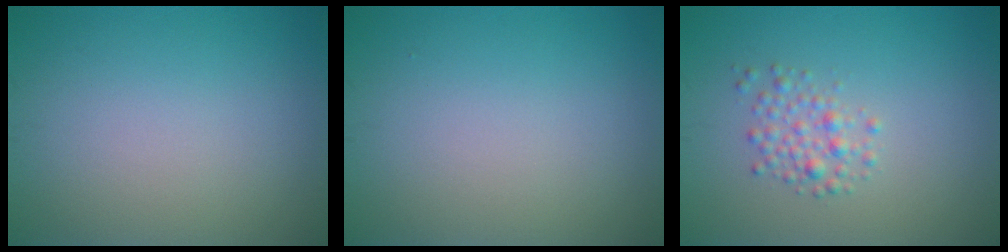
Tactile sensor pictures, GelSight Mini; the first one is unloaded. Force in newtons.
{"total": 0.0}
{"total": 2.1, "press": 2.1, "slide": 0.1}